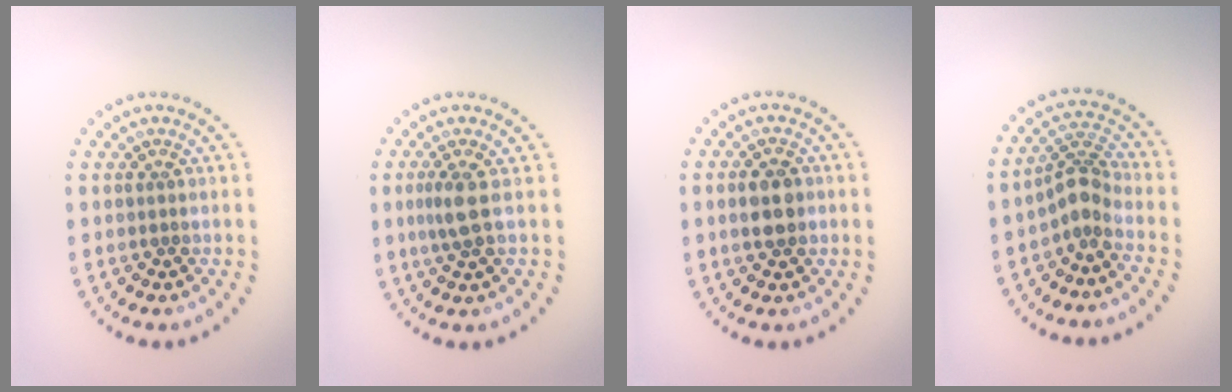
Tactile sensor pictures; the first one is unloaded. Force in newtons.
{"total": 2.1, "press": 1.8, "slide": 1.2}
{"total": 3.2, "press": 3.2, "slide": 0.2}
{"total": 3.0, "press": 2.2, "slide": 2.0}